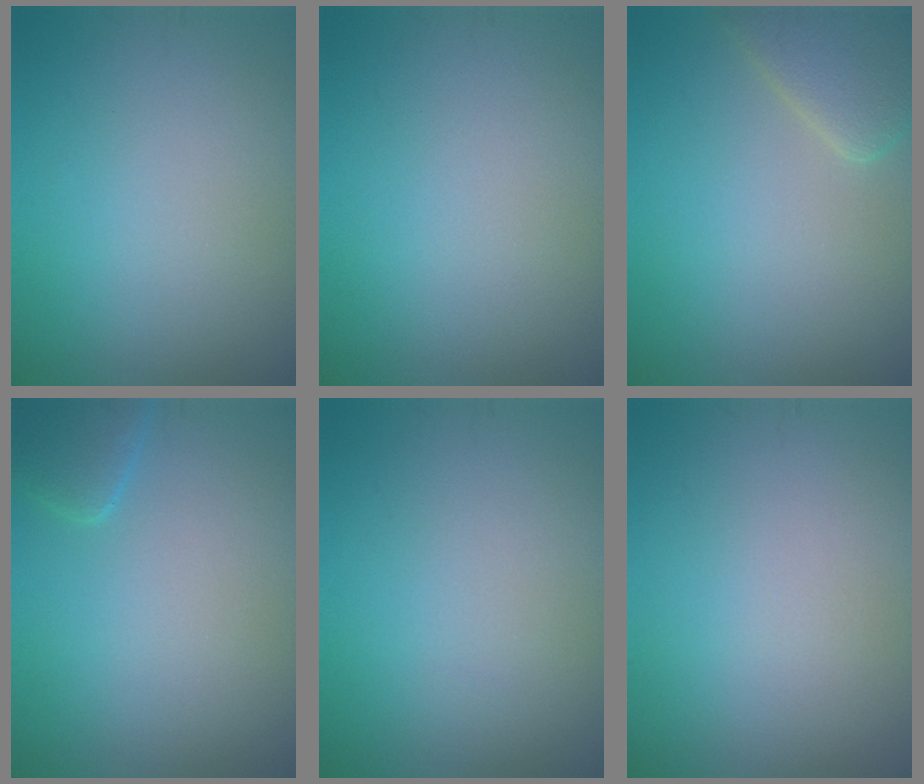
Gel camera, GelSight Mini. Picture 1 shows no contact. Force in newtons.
{"total": 0.0}
{"total": 3.3, "press": 3.3, "slide": 0.2}
{"total": 2.1, "press": 2.1, "slide": 0.2}
{"total": 0.0}
{"total": 0.0}